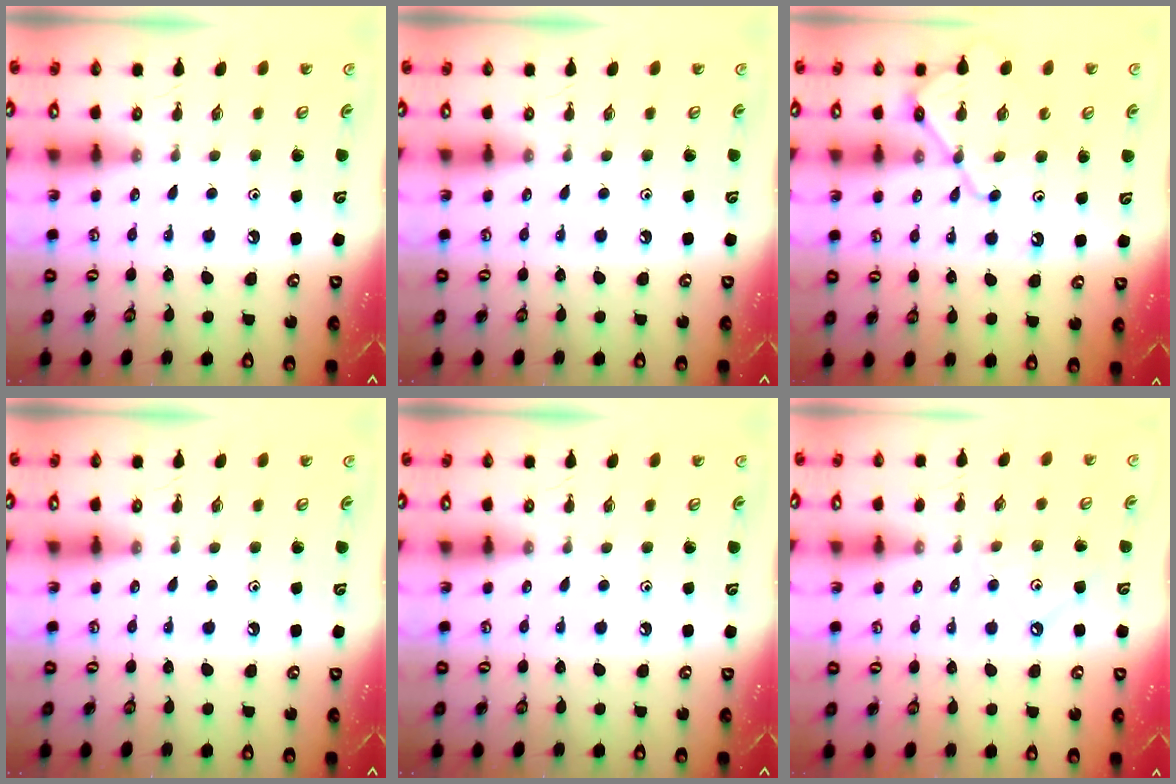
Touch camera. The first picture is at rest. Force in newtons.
{"total": 0.0}
{"total": 11.4, "press": 11.4, "slide": 1.1}
{"total": 0.0}
{"total": 0.0}
{"total": 1.6, "press": 1.6, "slide": 0.1}